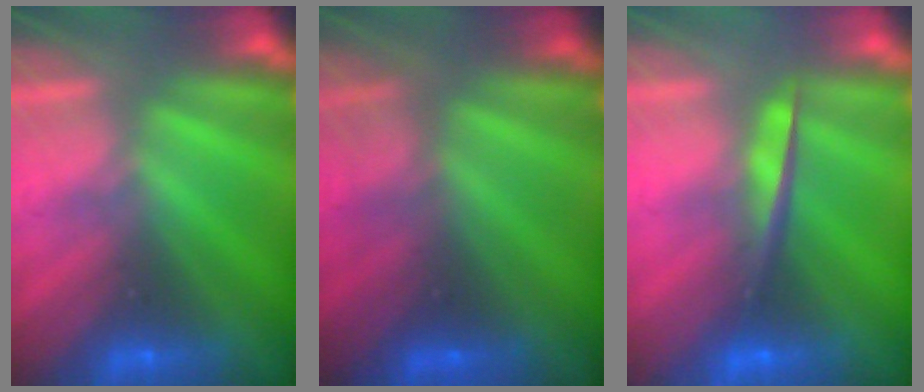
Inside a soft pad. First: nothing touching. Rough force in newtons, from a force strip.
{"total": 2.4}
{"total": 4.6}